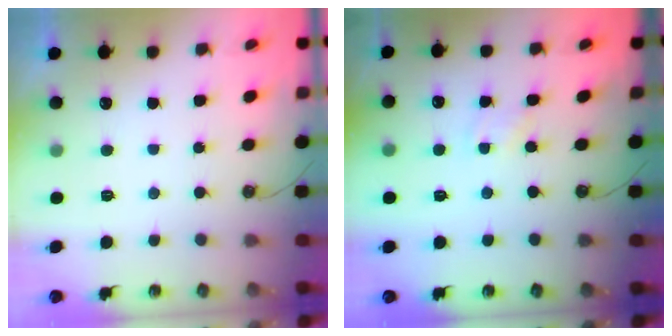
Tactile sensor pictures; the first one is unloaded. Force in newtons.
{"total": 1.5, "press": 1.5, "slide": 0.3}